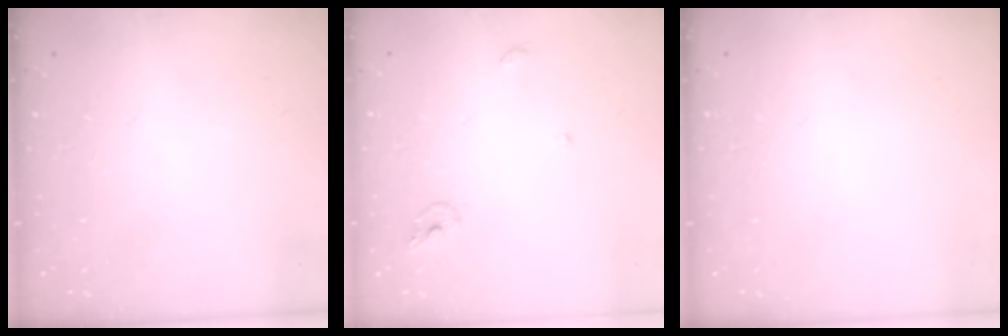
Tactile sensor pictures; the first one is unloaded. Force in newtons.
{"total": 4.9, "press": 4.9, "slide": 0.4}
{"total": 0.0}